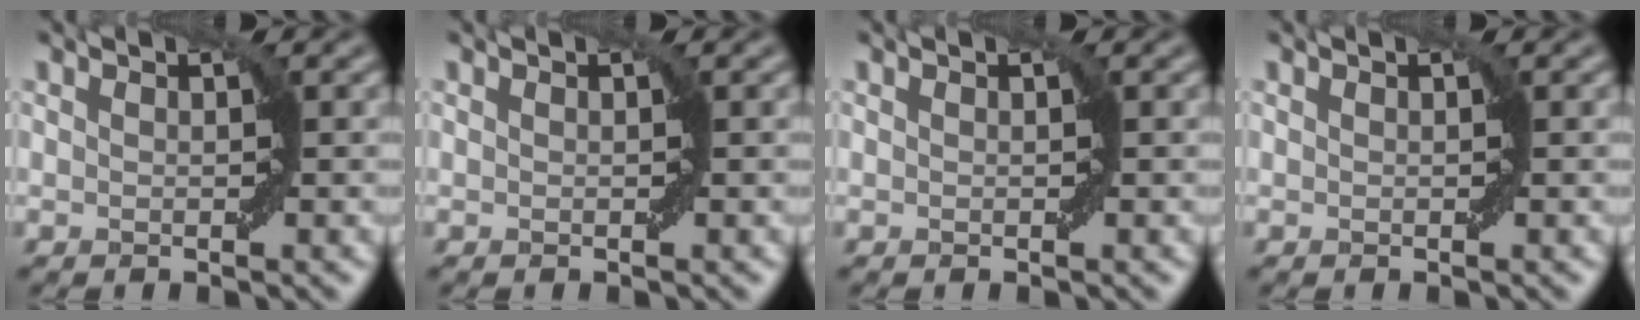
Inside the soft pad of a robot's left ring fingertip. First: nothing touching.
{"total": 0.0}
{"total": 0.0}
{"total": 0.0}